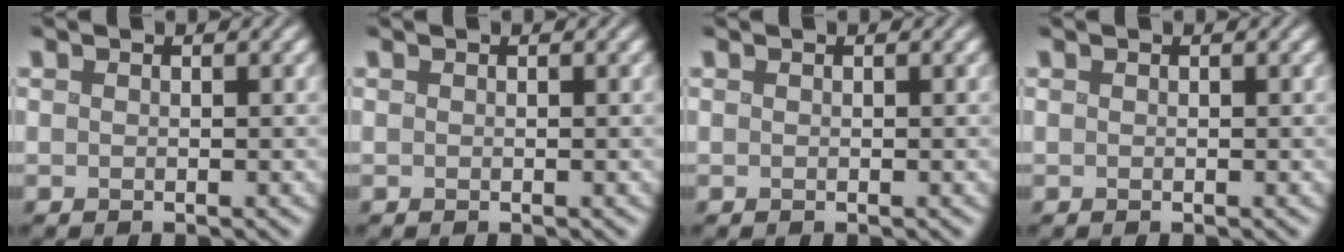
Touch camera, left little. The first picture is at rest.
{"total": 0.0}
{"total": 0.0}
{"total": 0.0}